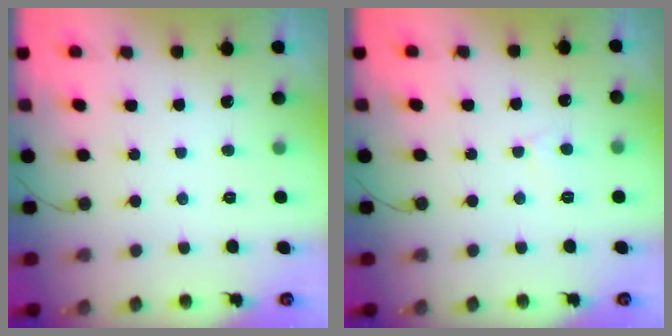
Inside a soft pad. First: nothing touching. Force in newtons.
{"total": 2.6, "press": 2.6, "slide": 0.2}